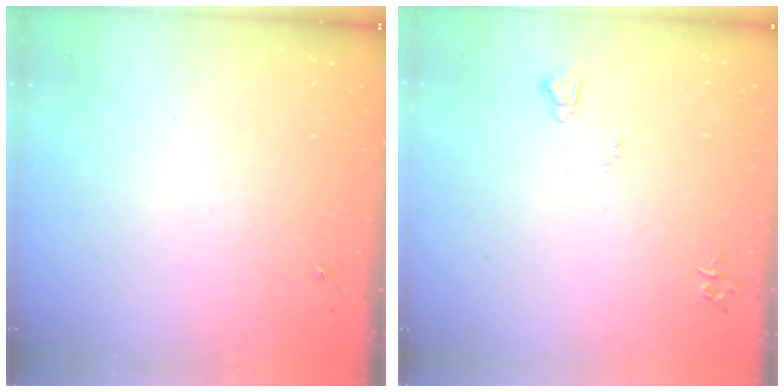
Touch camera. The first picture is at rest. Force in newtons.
{"total": 4.9, "press": 4.9, "slide": 0.6}